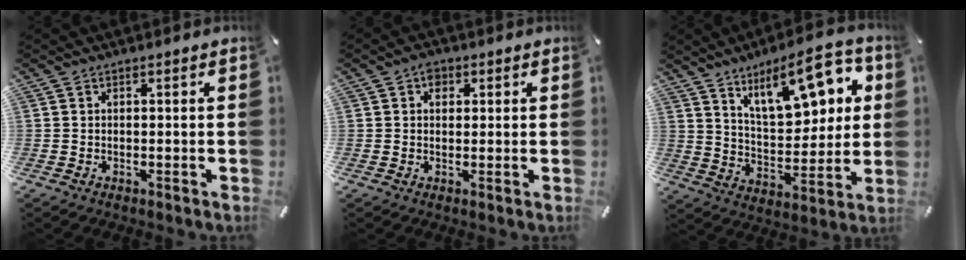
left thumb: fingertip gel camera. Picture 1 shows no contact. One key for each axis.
{"total": 2.5, "fx": 0.8, "fy": 2.1, "fz": 1.1, "tx": -0.007, "ty": -0.001, "tz": 0.010}
{"total": 17.4, "fx": 10.3, "fy": 8.0, "fz": 11.5, "tx": -0.169, "ty": -0.046, "tz": 0.173}